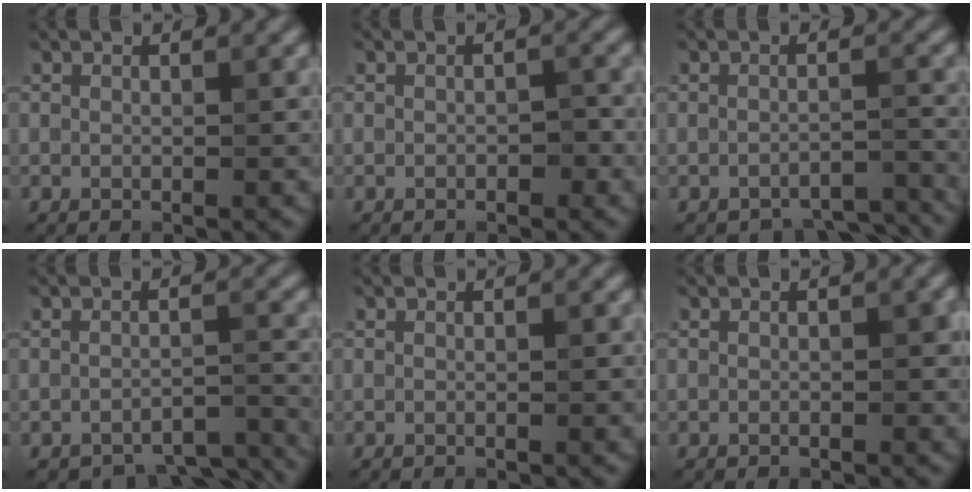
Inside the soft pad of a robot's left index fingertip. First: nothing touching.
{"total": 1.1, "force": [-0.3, 0.6, 0.9], "torque": [-0.011, 0.000, -0.003]}
{"total": 4.0, "force": [-3.8, 0.9, 0.9], "torque": [-0.020, -0.001, -0.044]}
{"total": 5.0, "force": [-4.6, 1.3, 1.5], "torque": [-0.026, -0.010, -0.048]}
{"total": 0.0}
{"total": 0.9, "force": [-0.1, 0.5, 0.7], "torque": [-0.009, 0.000, 0.001]}